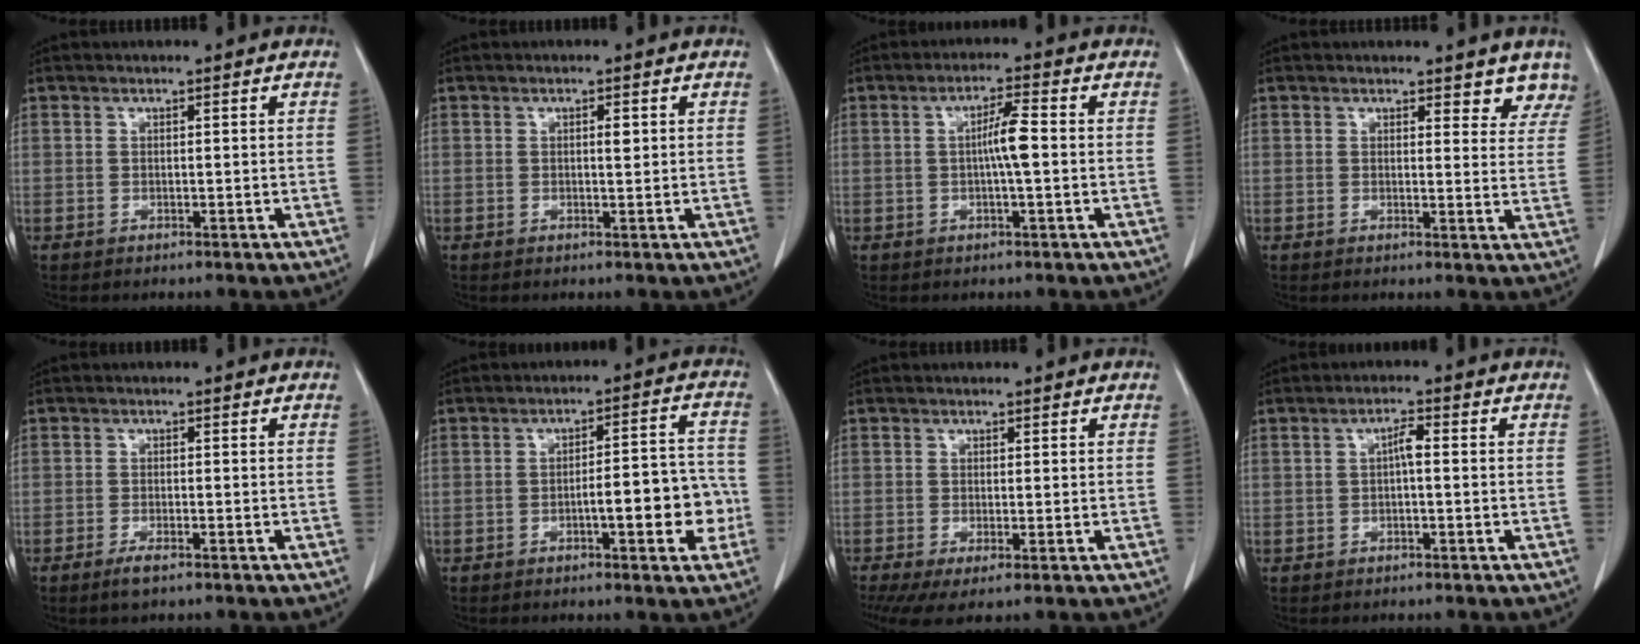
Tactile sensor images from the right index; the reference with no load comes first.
{"total": 1.1, "force": [0.4, 0.2, 1.0], "torque": [-0.012, 0.003, 0.009]}
{"total": 4.3, "force": [0.0, 0.1, 4.3], "torque": [-0.073, 0.007, 0.003]}
{"total": 5.6, "force": [4.9, 2.1, 1.6], "torque": [0.009, -0.017, 0.038]}
{"total": 2.1, "force": [-1.5, 0.4, 1.5], "torque": [-0.031, -0.003, -0.028]}
{"total": 8.8, "force": [-2.5, 2.2, 8.2], "torque": [-0.103, 0.026, -0.027]}
{"total": 4.7, "force": [-2.2, 1.5, 3.9], "torque": [-0.067, -0.015, -0.038]}
{"total": 2.2, "force": [-0.1, 0.5, 2.2], "torque": [-0.037, 0.005, -0.003]}